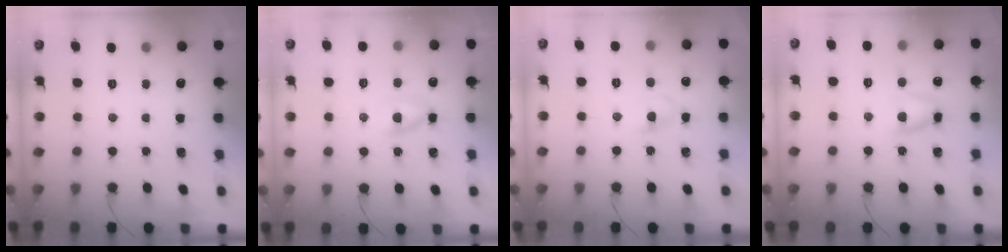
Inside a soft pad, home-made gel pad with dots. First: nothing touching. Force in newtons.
{"total": 4.1, "press": 3.9, "slide": 1.3}
{"total": 3.6, "press": 3.3, "slide": 1.5}
{"total": 5.9, "press": 5.9, "slide": 0.8}